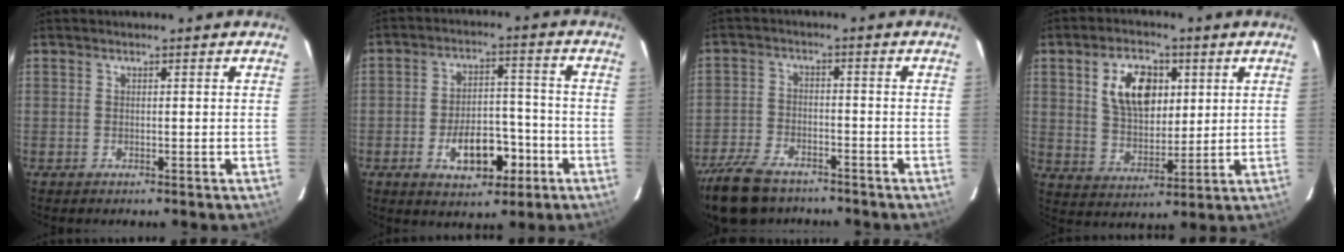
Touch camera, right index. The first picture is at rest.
{"total": 10.7, "force": [-4.8, 5.8, 7.5], "torque": [-0.140, 0.018, -0.058]}
{"total": 12.8, "force": [-9.8, 6.1, 5.4], "torque": [-0.143, -0.009, -0.175]}
{"total": 11.5, "force": [3.8, 7.0, 8.2], "torque": [-0.148, 0.016, 0.075]}